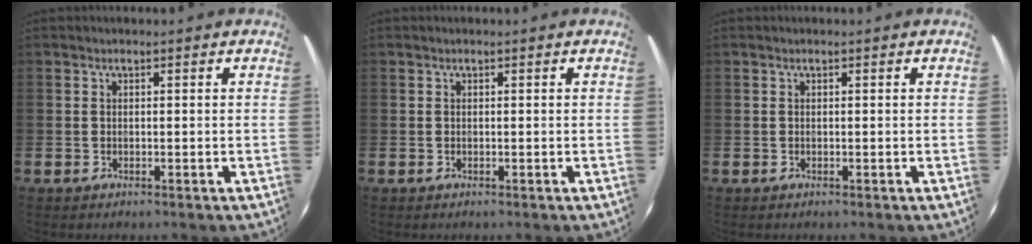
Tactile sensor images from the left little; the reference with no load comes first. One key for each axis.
{"total": 0.0}
{"total": 0.0}